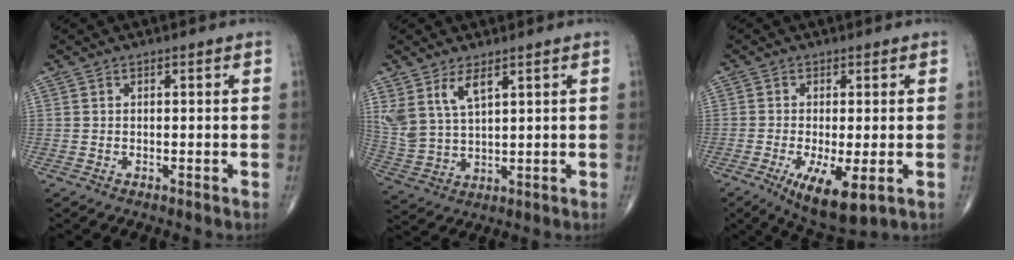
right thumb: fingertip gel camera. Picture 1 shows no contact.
{"total": 8.0, "force": [4.5, 3.5, 5.7], "torque": [-0.117, -0.017, 0.101]}
{"total": 9.3, "force": [-3.1, 2.8, 8.3], "torque": [-0.142, -0.019, -0.045]}